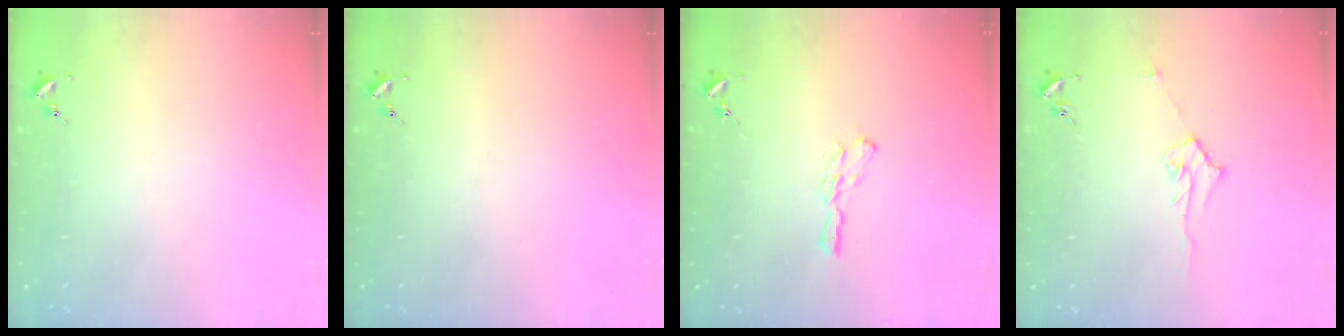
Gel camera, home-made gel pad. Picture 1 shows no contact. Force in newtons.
{"total": 0.0}
{"total": 5.8, "press": 5.8, "slide": 0.5}
{"total": 5.1, "press": 5.0, "slide": 0.6}